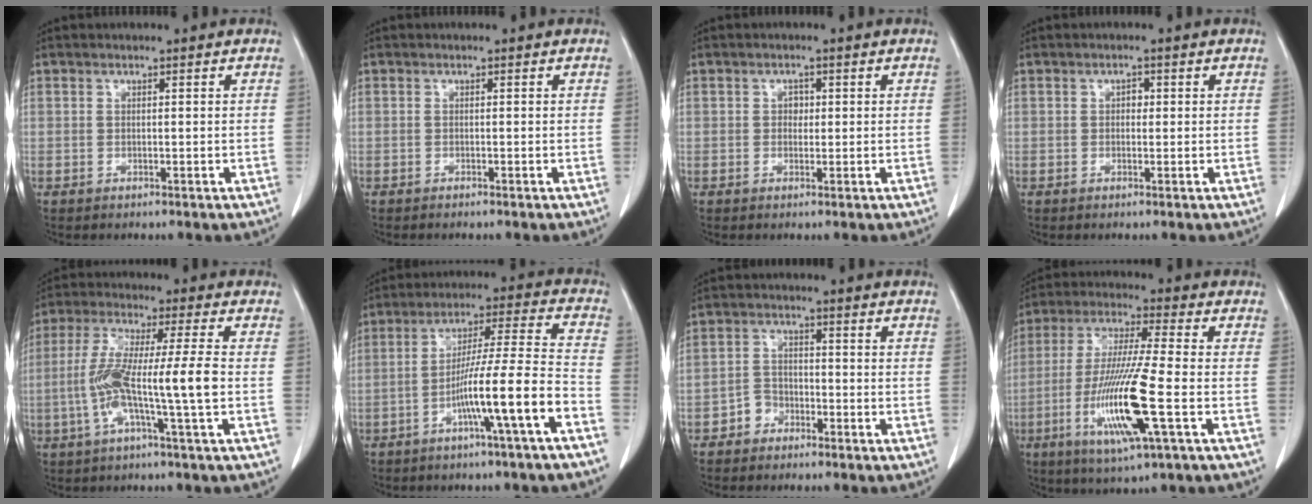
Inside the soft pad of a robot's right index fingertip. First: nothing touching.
{"total": 0.7, "force": [-0.6, 0.0, 0.4], "torque": [-0.010, -0.001, -0.009]}
{"total": 1.4, "force": [0.1, 1.1, 0.8], "torque": [-0.008, 0.004, 0.000]}
{"total": 1.1, "force": [0.1, 0.8, 0.8], "torque": [-0.007, 0.004, -0.001]}
{"total": 10.8, "force": [-2.2, -0.4, 10.5], "torque": [-0.209, 0.008, -0.048]}
{"total": 12.2, "force": [-5.6, -1.1, 10.8], "torque": [-0.185, 0.012, -0.094]}
{"total": 3.3, "force": [-2.2, 2.4, 0.7], "torque": [-0.010, 0.011, -0.045]}
{"total": 14.6, "force": [-4.4, 0.3, 13.9], "torque": [-0.283, -0.022, -0.085]}